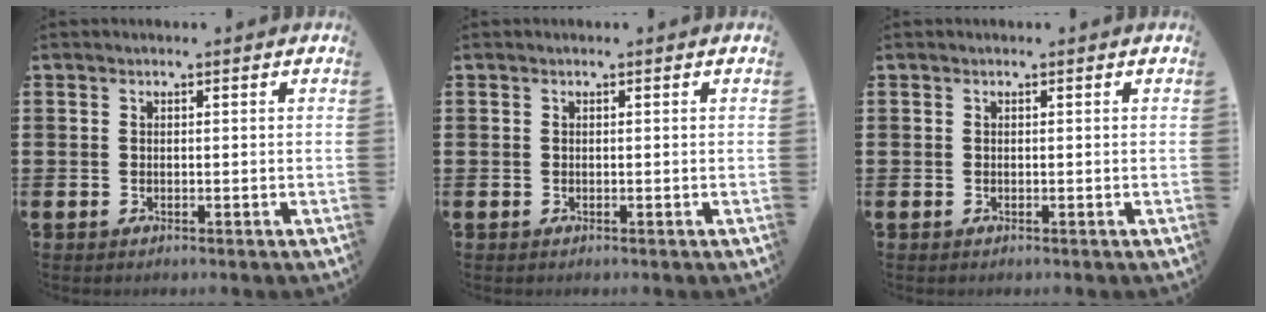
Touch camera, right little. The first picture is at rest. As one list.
[{"total": 0.0}, {"total": 0.0}]